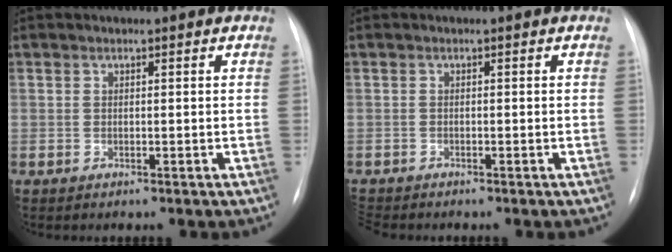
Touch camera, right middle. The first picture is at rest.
{"total": 1.8, "force": [-1.8, 0.4, 0.2], "torque": [-0.002, -0.008, -0.029]}